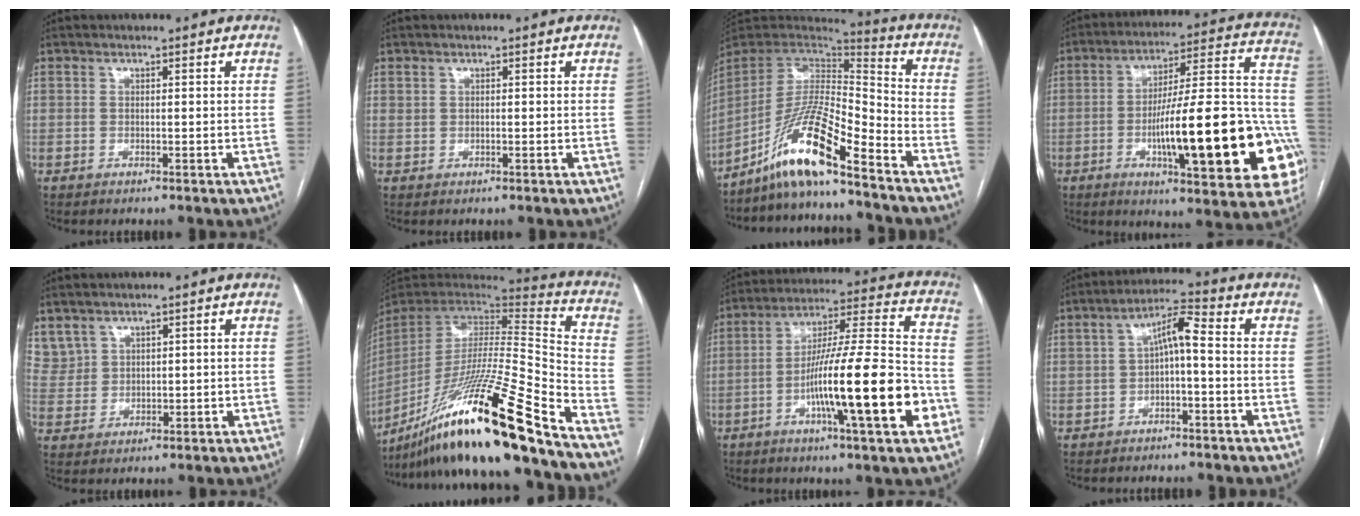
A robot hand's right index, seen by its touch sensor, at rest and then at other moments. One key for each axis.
{"total": 0.6, "fx": 0.3, "fy": 0.4, "fz": 0.2, "tx": -0.004, "ty": 0.003, "tz": 0.007}
{"total": 13.7, "fx": -10.0, "fy": 1.0, "fz": 9.3, "tx": -0.174, "ty": 0.008, "tz": -0.185}
{"total": 26.9, "fx": -7.2, "fy": 4.6, "fz": 25.5, "tx": -0.283, "ty": 0.014, "tz": -0.094}
{"total": 5.1, "fx": 3.7, "fy": 3.5, "fz": 0.9, "tx": -0.025, "ty": 0.013, "tz": 0.089}
{"total": 29.6, "fx": -21.2, "fy": -0.1, "fz": 20.6, "tx": -0.339, "ty": -0.045, "tz": -0.375}
{"total": 18.3, "fx": -5.8, "fy": 0.4, "fz": 17.4, "tx": -0.285, "ty": -0.005, "tz": -0.096}
{"total": 5.4, "fx": -0.3, "fy": 1.2, "fz": 5.2, "tx": -0.090, "ty": 0.026, "tz": -0.007}